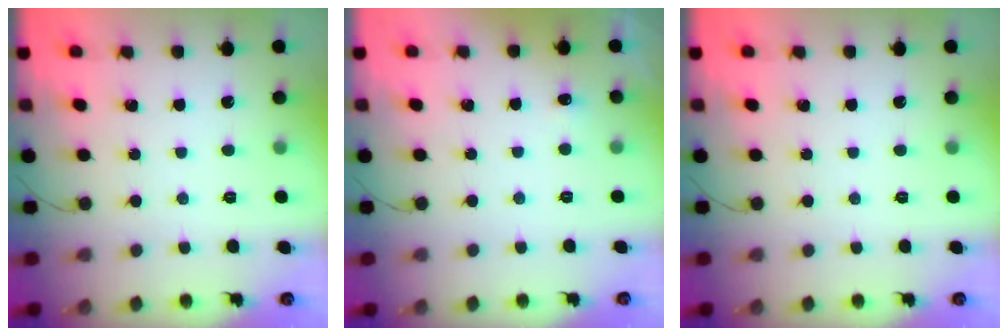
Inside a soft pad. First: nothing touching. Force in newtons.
{"total": 2.4, "press": 2.2, "slide": 1.1}
{"total": 0.0}